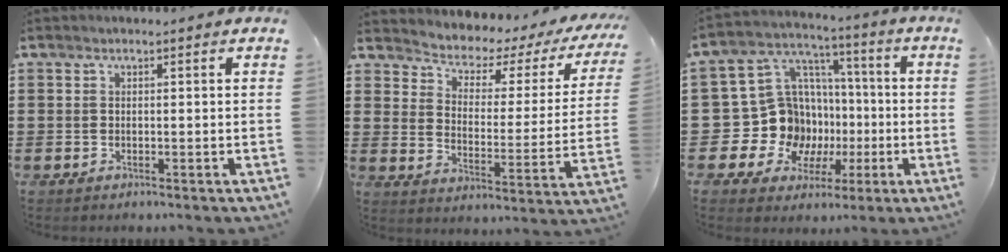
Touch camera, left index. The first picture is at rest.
{"total": 3.2, "force": [2.7, 1.5, 0.8], "torque": [-0.040, -0.029, 0.035]}
{"total": 14.4, "force": [-2.4, 13.1, 5.3], "torque": [-0.151, -0.011, -0.023]}